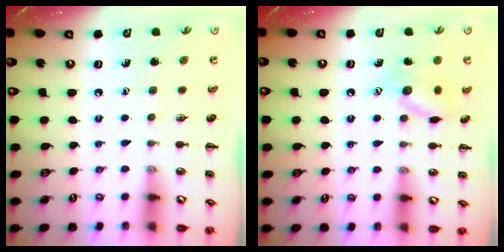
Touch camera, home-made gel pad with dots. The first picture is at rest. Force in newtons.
{"total": 10.5, "press": 10.5, "slide": 0.6}